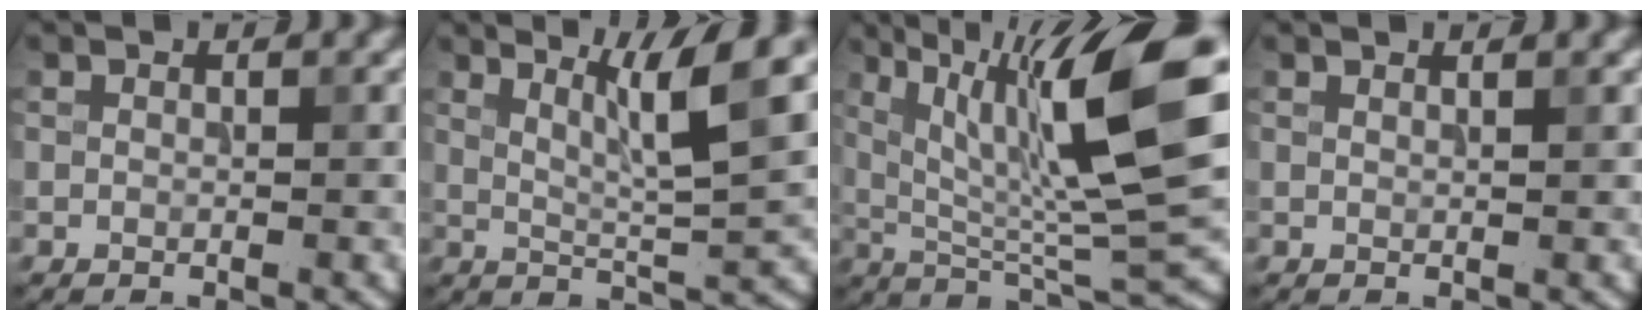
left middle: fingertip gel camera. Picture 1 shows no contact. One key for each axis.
{"total": 7.0, "fx": 3.3, "fy": 1.0, "fz": 6.1, "tx": -0.091, "ty": 0.007, "tz": 0.058}
{"total": 12.4, "fx": 4.0, "fy": 2.3, "fz": 11.5, "tx": -0.187, "ty": 0.005, "tz": 0.075}
{"total": 1.3, "fx": 0.9, "fy": 0.5, "fz": 0.8, "tx": 0.001, "ty": -0.002, "tz": 0.002}